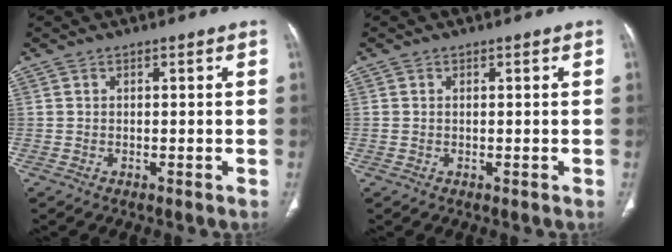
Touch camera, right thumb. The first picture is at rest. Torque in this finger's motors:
{"motor_torque": [0.30, 0.16, 0.04, 0.44, 0.05]}